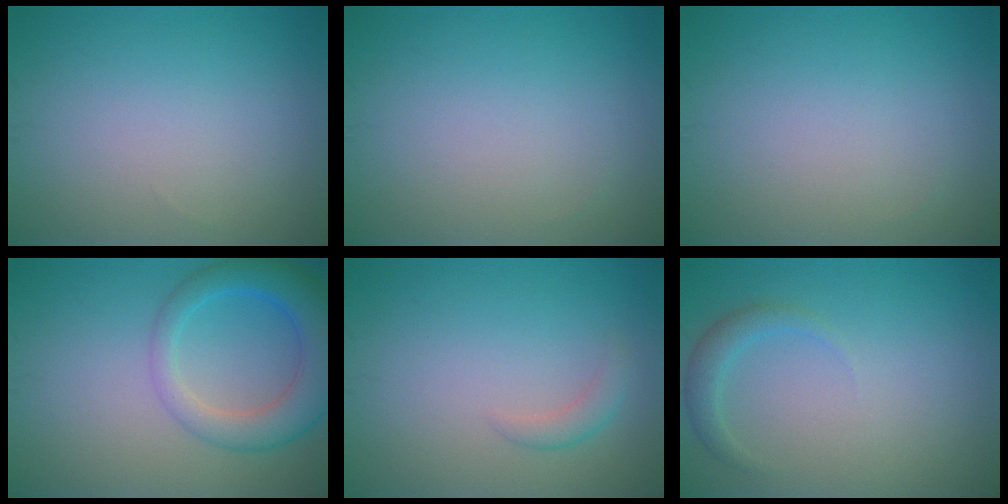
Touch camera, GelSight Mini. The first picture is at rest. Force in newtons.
{"total": 0.0}
{"total": 0.0}
{"total": 5.5, "press": 5.5, "slide": 0.3}
{"total": 1.4, "press": 1.4, "slide": 0.1}
{"total": 1.7, "press": 1.7, "slide": 0.1}